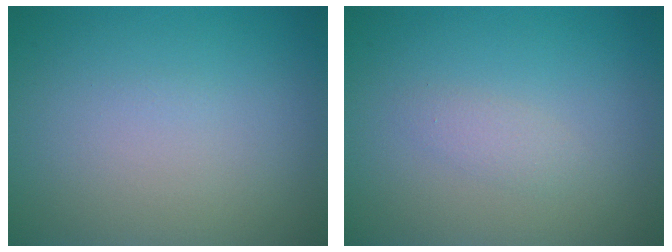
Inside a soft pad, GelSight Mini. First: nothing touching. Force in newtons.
{"total": 1.1, "press": 1.1, "slide": 0.0}